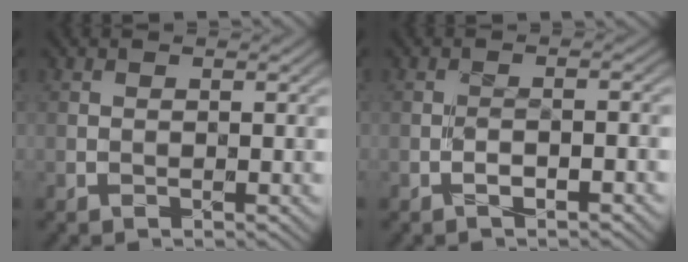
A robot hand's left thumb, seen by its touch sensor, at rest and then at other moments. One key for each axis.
{"total": 1.2, "fx": -0.9, "fy": -0.2, "fz": 0.8, "tx": -0.015, "ty": 0.005, "tz": -0.016}